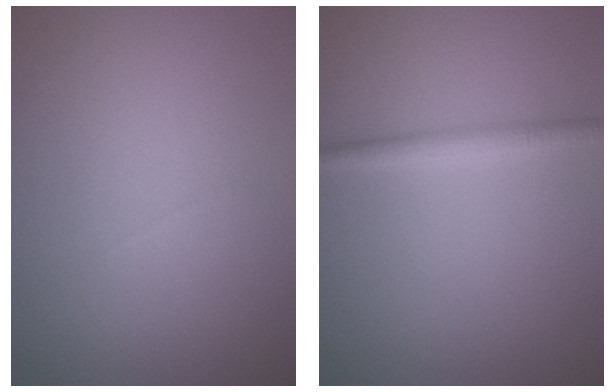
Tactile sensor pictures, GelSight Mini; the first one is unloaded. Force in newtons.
{"total": 1.7, "press": 1.7, "slide": 0.1}